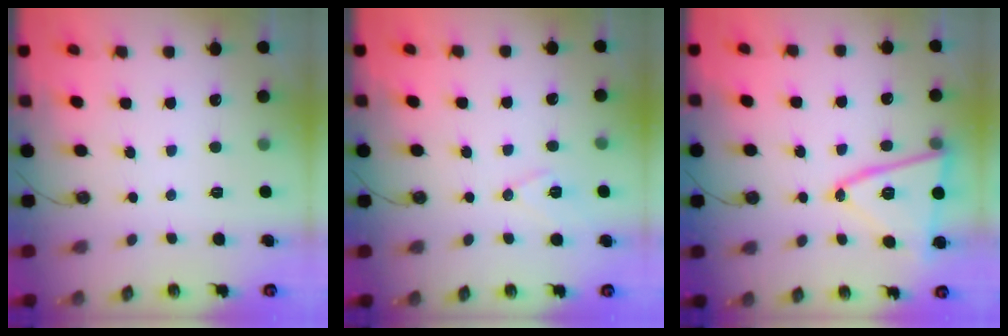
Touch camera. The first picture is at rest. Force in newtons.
{"total": 8.4, "press": 7.6, "slide": 3.6}
{"total": 16.7, "press": 16.6, "slide": 1.4}